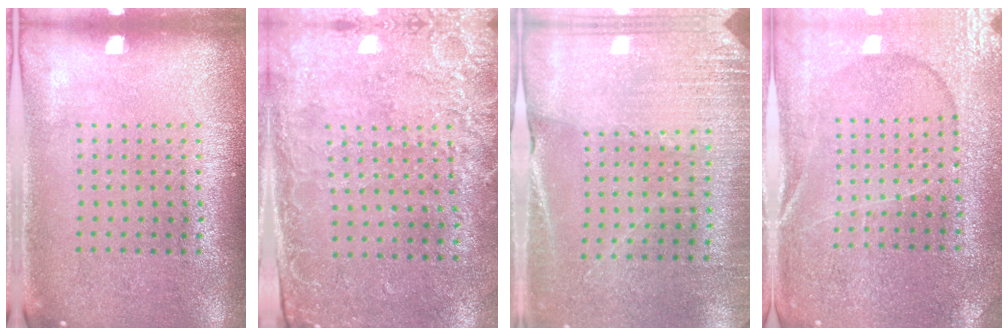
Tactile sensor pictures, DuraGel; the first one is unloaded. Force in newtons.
{"total": 2.6, "press": 2.2, "slide": 1.4}
{"total": 2.7, "press": 2.7, "slide": 0.6}
{"total": 1.3, "press": 1.2, "slide": 0.3}